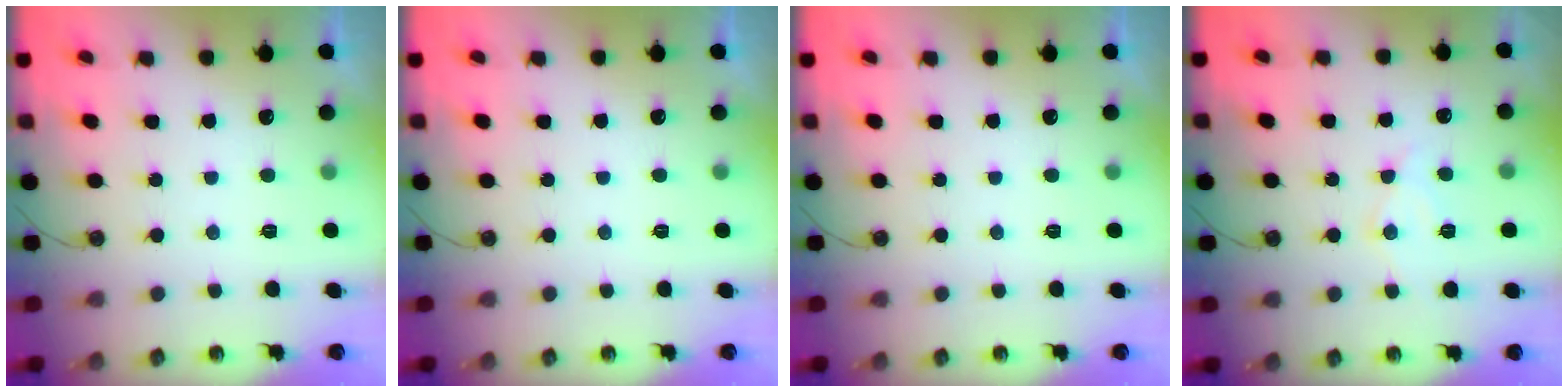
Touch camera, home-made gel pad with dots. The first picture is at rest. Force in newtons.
{"total": 0.0}
{"total": 0.0}
{"total": 9.5, "press": 9.5, "slide": 0.7}